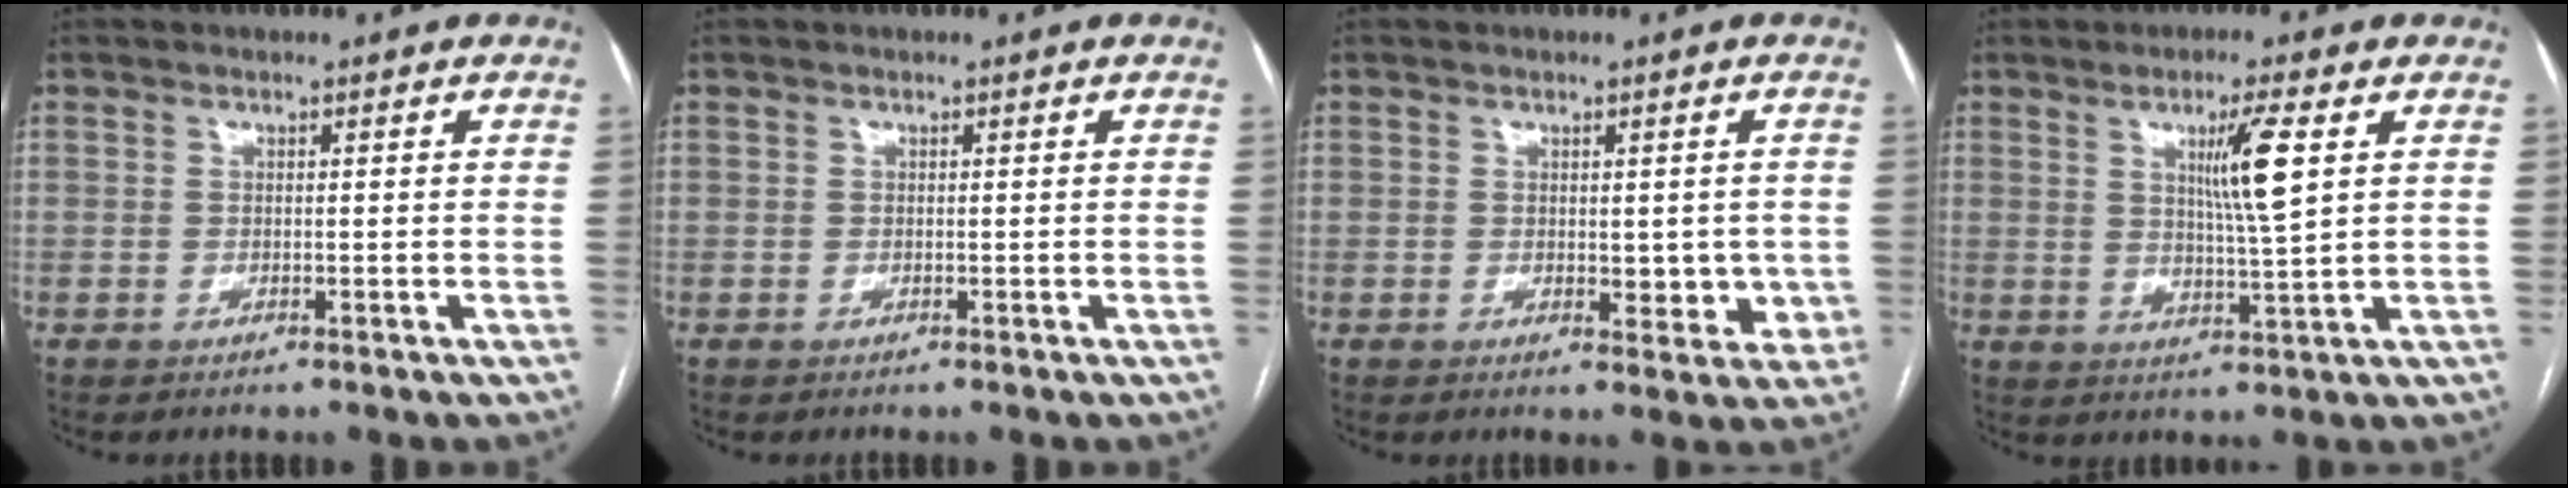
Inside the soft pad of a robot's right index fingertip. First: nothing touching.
{"total": 0.0}
{"total": 4.6, "force": [-0.3, 2.6, 3.9], "torque": [-0.034, -0.001, 0.003]}
{"total": 7.5, "force": [2.4, -0.4, 7.1], "torque": [-0.123, -0.008, 0.043]}